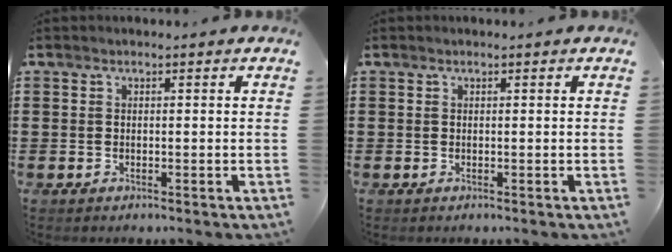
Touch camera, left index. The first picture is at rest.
{"total": 0.0}